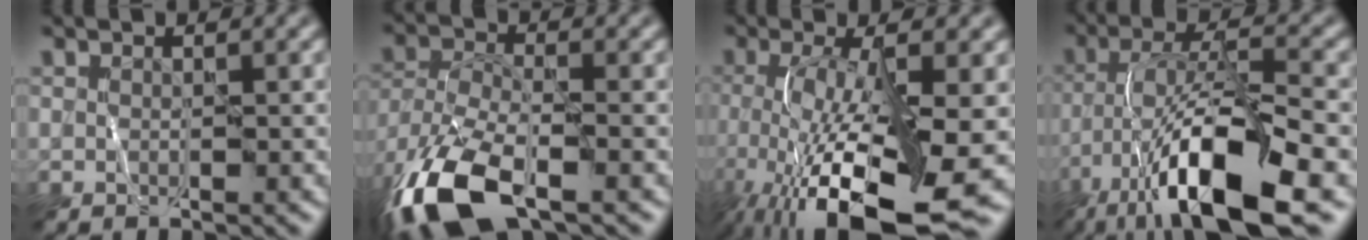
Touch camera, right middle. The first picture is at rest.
{"total": 10.8, "force": [-6.5, 4.5, 7.4], "torque": [-0.165, -0.021, -0.128]}
{"total": 12.7, "force": [-4.6, 3.6, 11.3], "torque": [-0.209, -0.024, -0.071]}
{"total": 13.5, "force": [-7.5, 3.5, 10.7], "torque": [-0.200, 0.001, -0.136]}